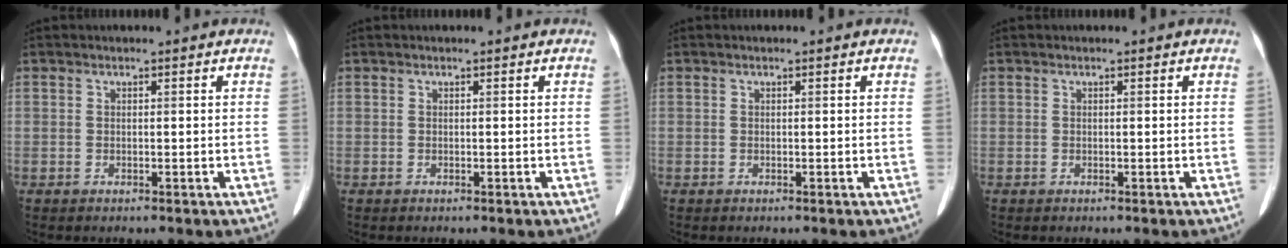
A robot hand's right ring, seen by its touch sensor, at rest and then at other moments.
{"total": 0.0}
{"total": 0.0}
{"total": 0.0}